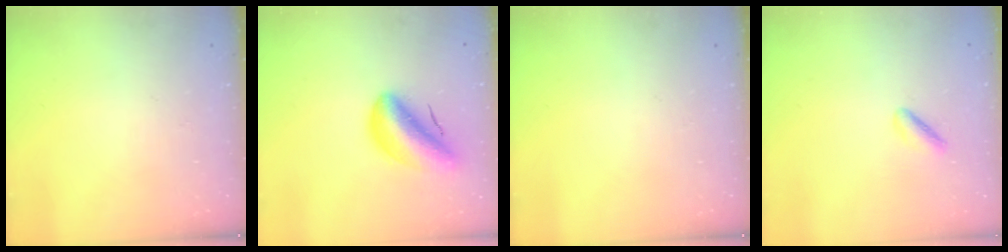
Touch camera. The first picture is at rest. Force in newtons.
{"total": 8.4, "press": 7.9, "slide": 3.0}
{"total": 0.0}
{"total": 1.7, "press": 1.4, "slide": 1.0}